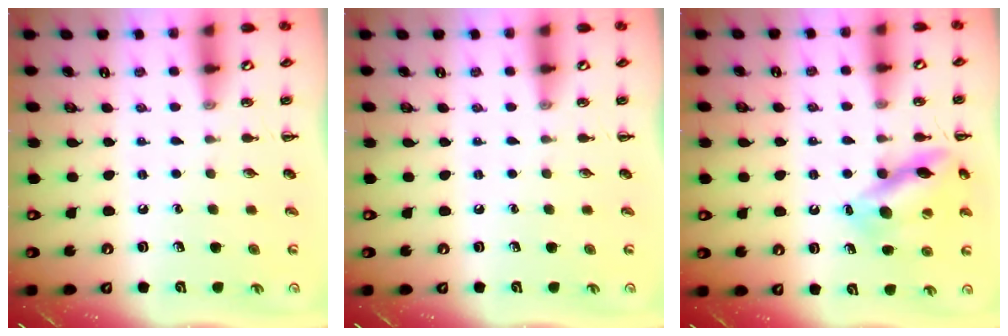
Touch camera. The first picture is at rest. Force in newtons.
{"total": 0.0}
{"total": 13.0, "press": 13.0, "slide": 1.2}